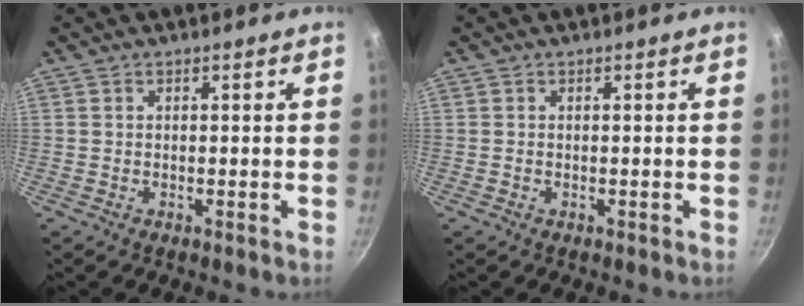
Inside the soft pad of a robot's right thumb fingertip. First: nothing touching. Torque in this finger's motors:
{"motor_torque": [-0.41, 0.03, 0.37, -0.07, 0.03]}